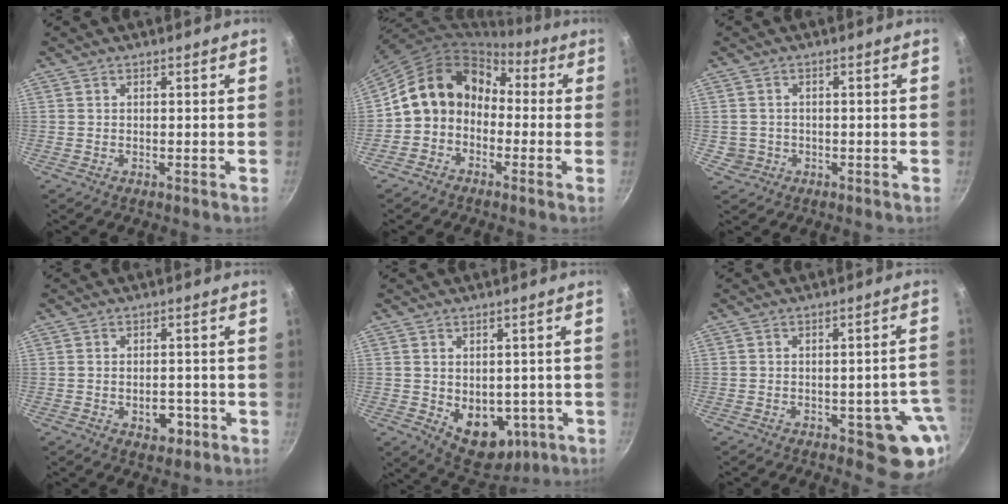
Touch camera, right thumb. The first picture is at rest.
{"total": 12.4, "force": [-0.9, 10.3, 6.8], "torque": [-0.085, 0.054, -0.036]}
{"total": 2.7, "force": [-0.5, 2.6, 0.3], "torque": [0.004, 0.011, 0.003]}
{"total": 5.0, "force": [-1.9, 3.2, 3.3], "torque": [-0.025, 0.011, -0.022]}
{"total": 11.4, "force": [-2.5, 8.0, 7.7], "torque": [-0.064, -0.007, -0.012]}
{"total": 10.6, "force": [-3.4, 5.3, 8.5], "torque": [-0.034, 0.022, -0.038]}